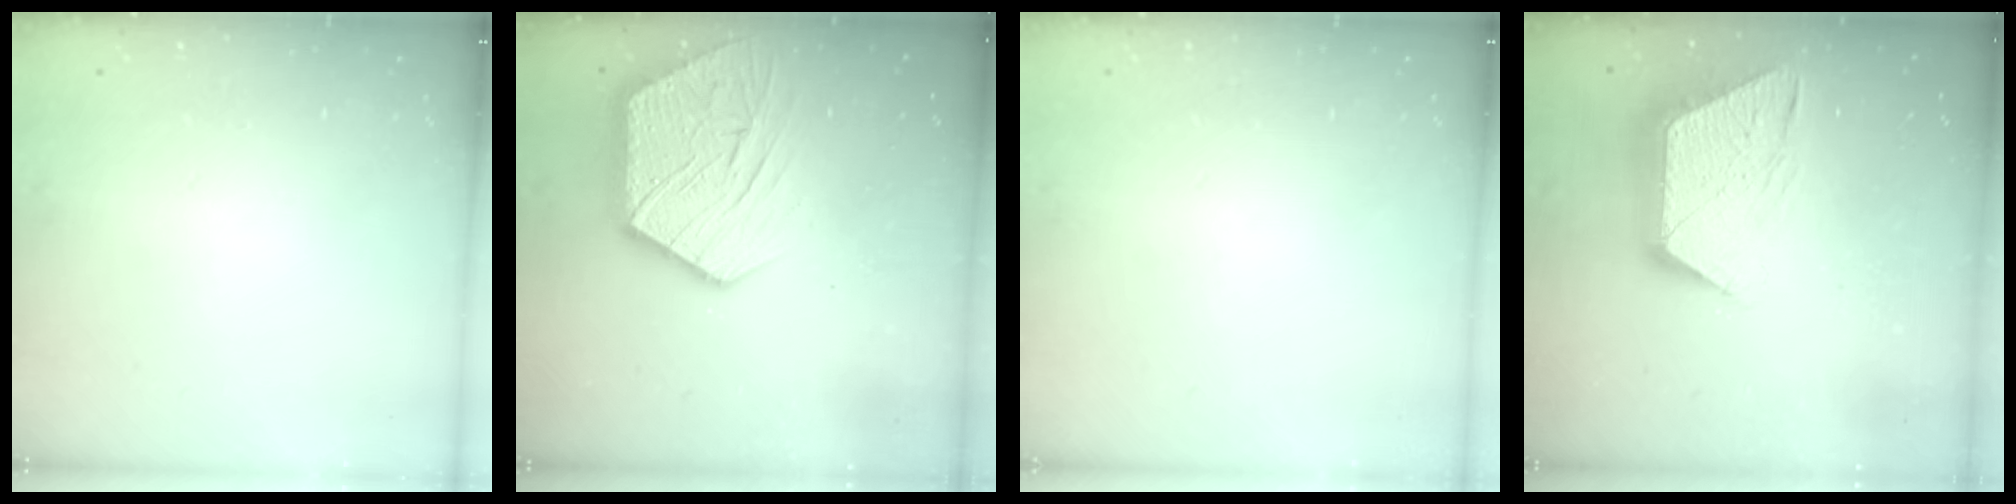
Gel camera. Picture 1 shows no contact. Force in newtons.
{"total": 16.5, "press": 16.4, "slide": 1.2}
{"total": 0.0}
{"total": 14.1, "press": 14.1, "slide": 0.9}